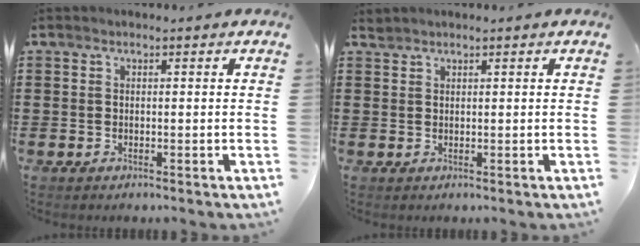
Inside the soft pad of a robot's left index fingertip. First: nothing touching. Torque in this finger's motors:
{"motor_torque": [-0.09, -0.03, 0.00, -0.02]}